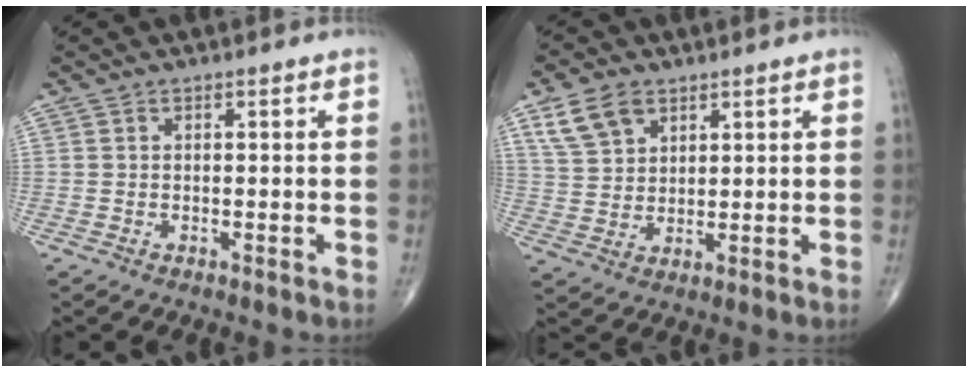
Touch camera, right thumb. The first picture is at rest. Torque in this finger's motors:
{"motor_torque": [-0.97, 1.02, 0.57, 0.53, 0.07]}